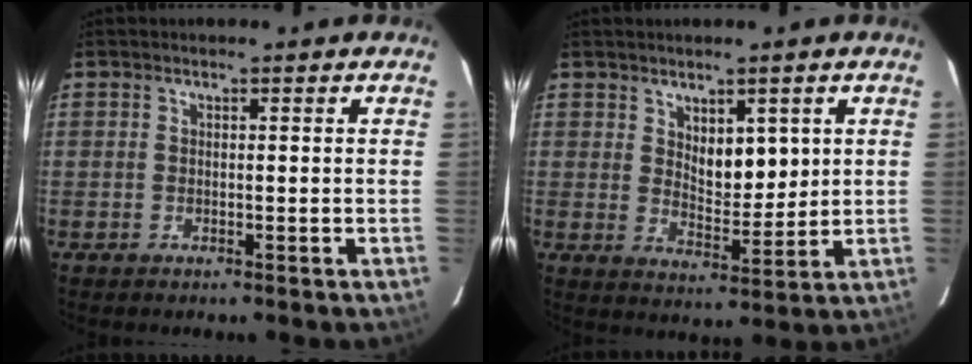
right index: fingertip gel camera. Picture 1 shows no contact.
{"total": 5.9, "force": [2.2, 2.8, 4.7], "torque": [-0.075, -0.006, 0.045]}